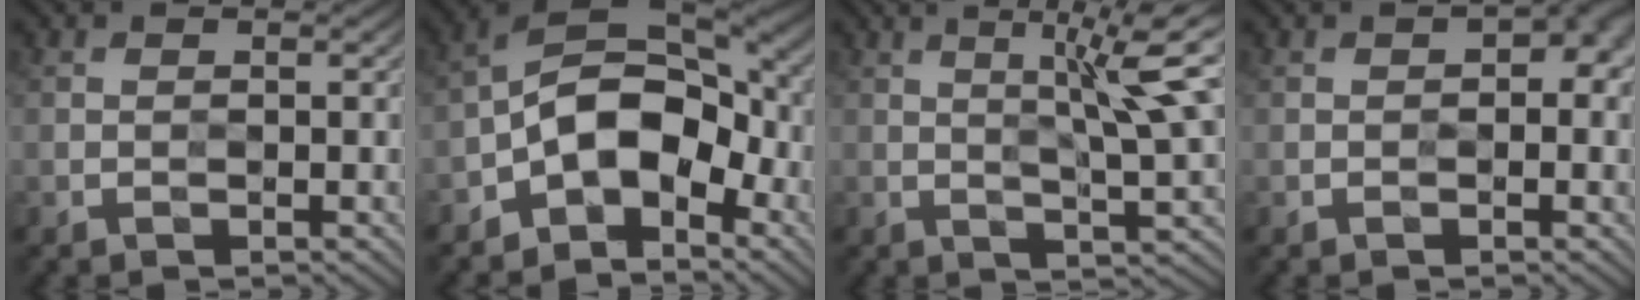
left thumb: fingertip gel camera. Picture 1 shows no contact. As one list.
[{"total": 11.1, "force": [-3.9, 6.5, 8.1], "torque": [-0.127, 0.004, -0.088]}, {"total": 8.1, "force": [2.8, 0.8, 7.6], "torque": [-0.121, 0.016, 0.045]}, {"total": 3.1, "force": [0.2, 1.8, 2.5], "torque": [-0.026, -0.001, 0.003]}]